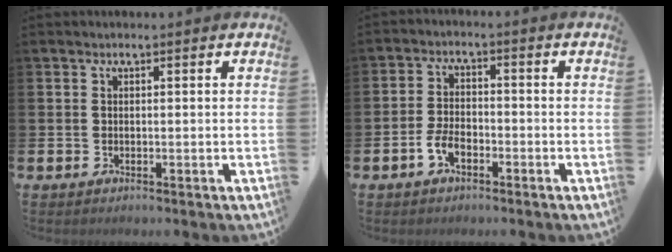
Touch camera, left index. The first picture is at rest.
{"total": 3.4, "force": [-1.8, 1.7, 2.3], "torque": [-0.054, 0.007, -0.035]}